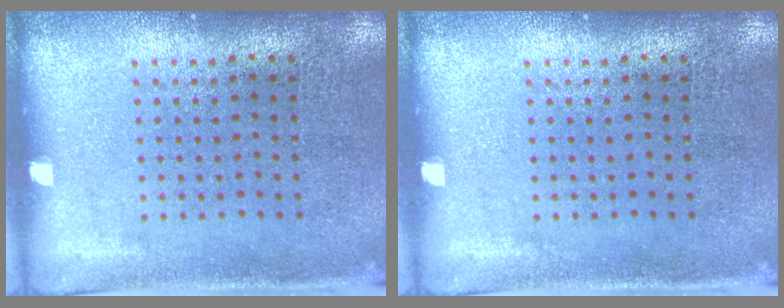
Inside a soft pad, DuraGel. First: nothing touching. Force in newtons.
{"total": 0.0}